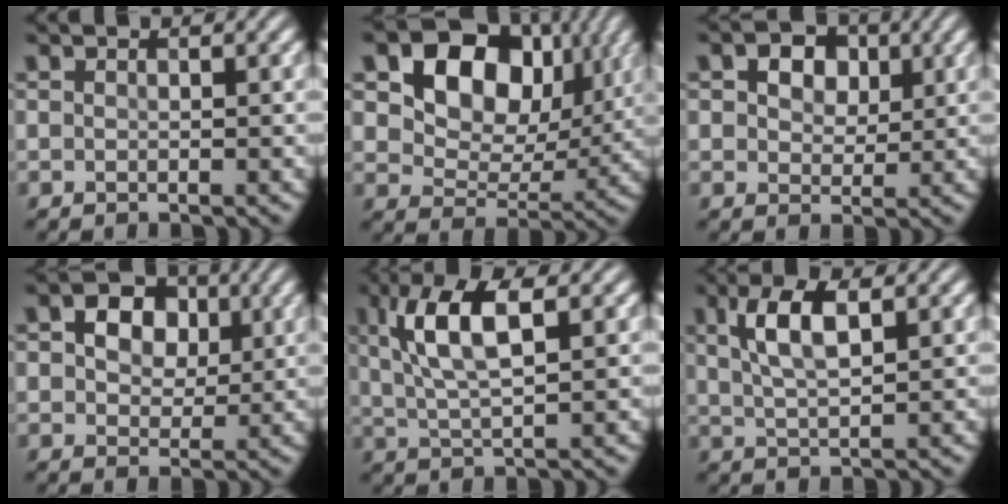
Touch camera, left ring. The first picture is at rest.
{"total": 12.4, "force": [4.9, 8.6, 7.5], "torque": [-0.138, 0.031, 0.077]}
{"total": 4.8, "force": [2.0, 3.3, 2.8], "torque": [-0.047, 0.004, 0.015]}
{"total": 5.0, "force": [1.5, 3.6, 3.1], "torque": [-0.050, 0.004, 0.011]}
{"total": 6.7, "force": [2.1, 2.3, 5.9], "torque": [-0.118, 0.010, 0.039]}
{"total": 4.8, "force": [1.9, 1.8, 4.1], "torque": [-0.083, 0.006, 0.035]}